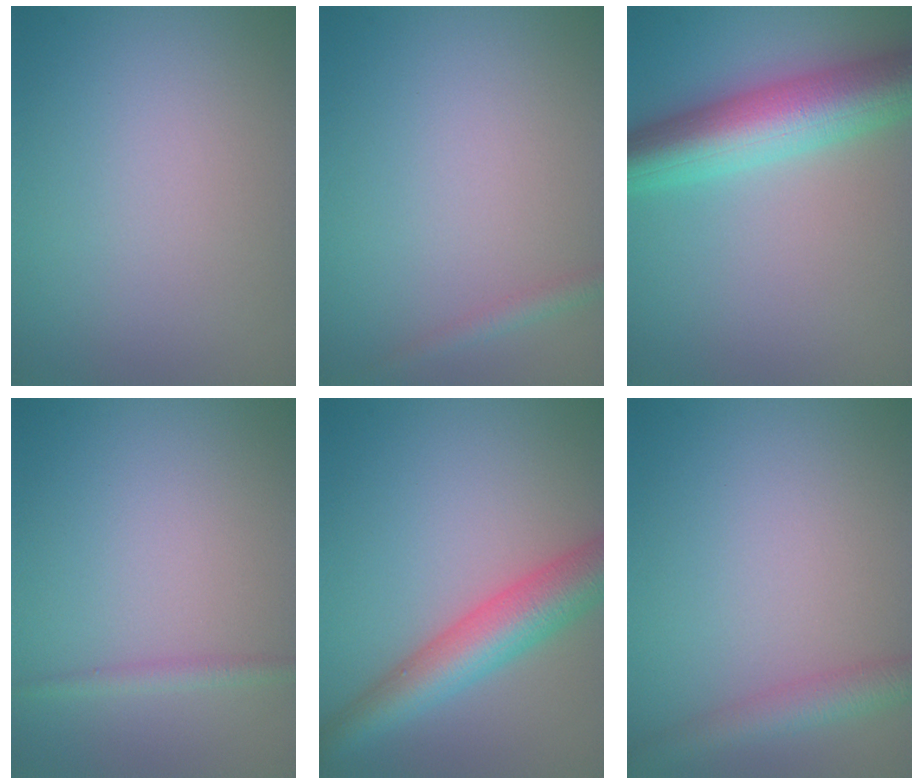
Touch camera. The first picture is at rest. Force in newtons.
{"total": 1.3, "press": 1.2, "slide": 0.1}
{"total": 8.6, "press": 8.6, "slide": 0.2}
{"total": 1.3, "press": 1.3, "slide": 0.0}
{"total": 6.3, "press": 6.3, "slide": 0.2}
{"total": 3.0, "press": 3.0, "slide": 0.1}